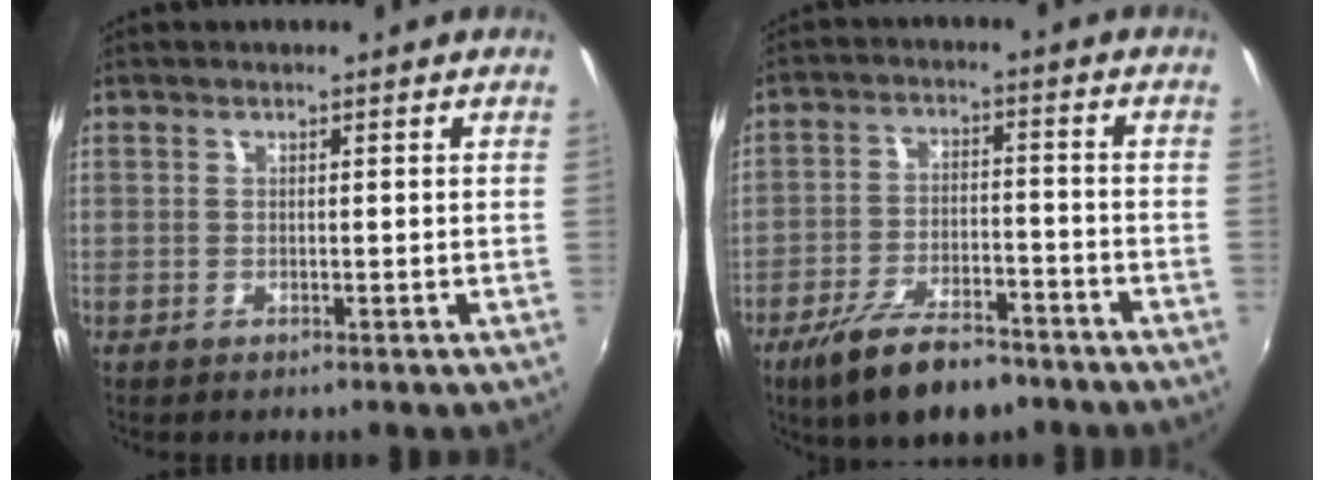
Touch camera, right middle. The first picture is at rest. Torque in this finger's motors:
{"motor_torque": [1.22, -0.92, 0.57, 0.21]}